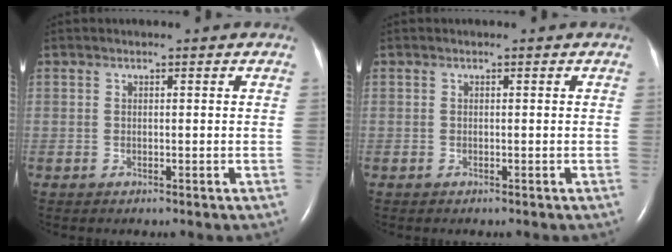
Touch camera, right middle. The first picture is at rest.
{"total": 0.0}